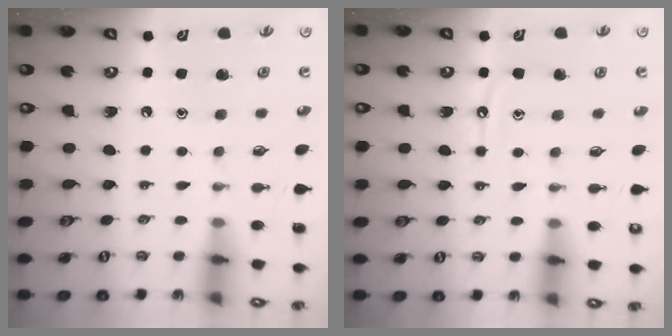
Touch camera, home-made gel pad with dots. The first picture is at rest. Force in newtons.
{"total": 5.5, "press": 5.5, "slide": 0.5}